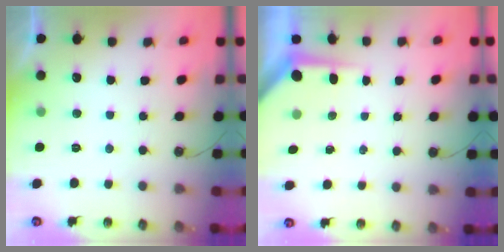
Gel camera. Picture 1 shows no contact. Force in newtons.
{"total": 3.7, "press": 3.7, "slide": 0.3}